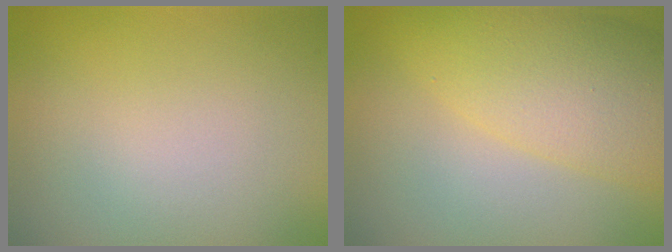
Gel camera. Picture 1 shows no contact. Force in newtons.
{"total": 7.6, "press": 7.6, "slide": 0.3}